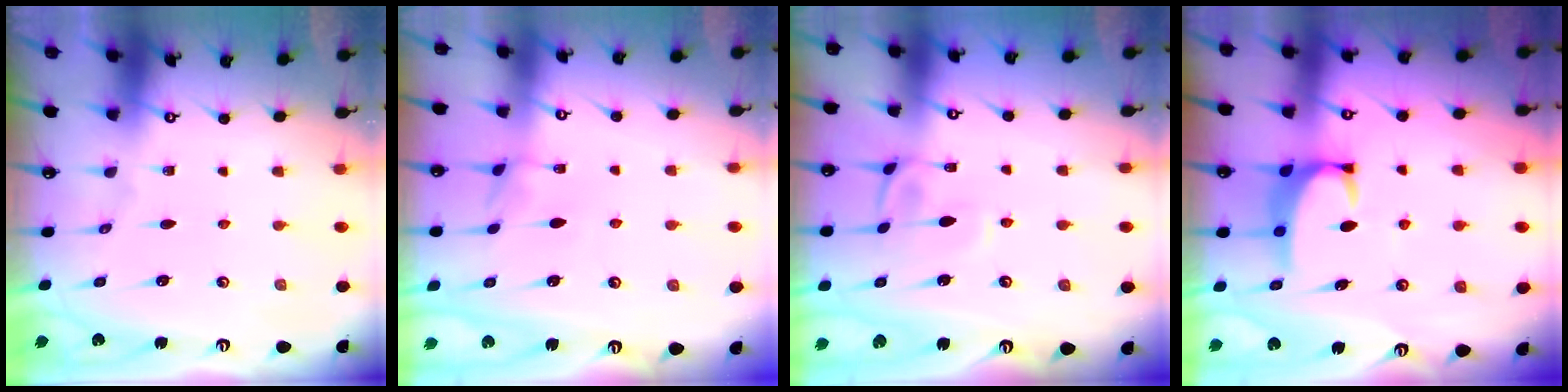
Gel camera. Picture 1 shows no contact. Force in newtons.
{"total": 1.1, "press": 0.9, "slide": 0.5}
{"total": 2.7, "press": 2.6, "slide": 0.4}
{"total": 3.4, "press": 3.3, "slide": 0.9}